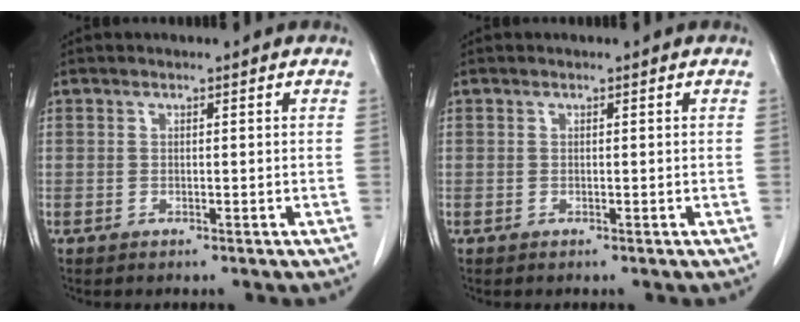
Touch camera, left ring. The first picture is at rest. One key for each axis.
{"total": 0.0}